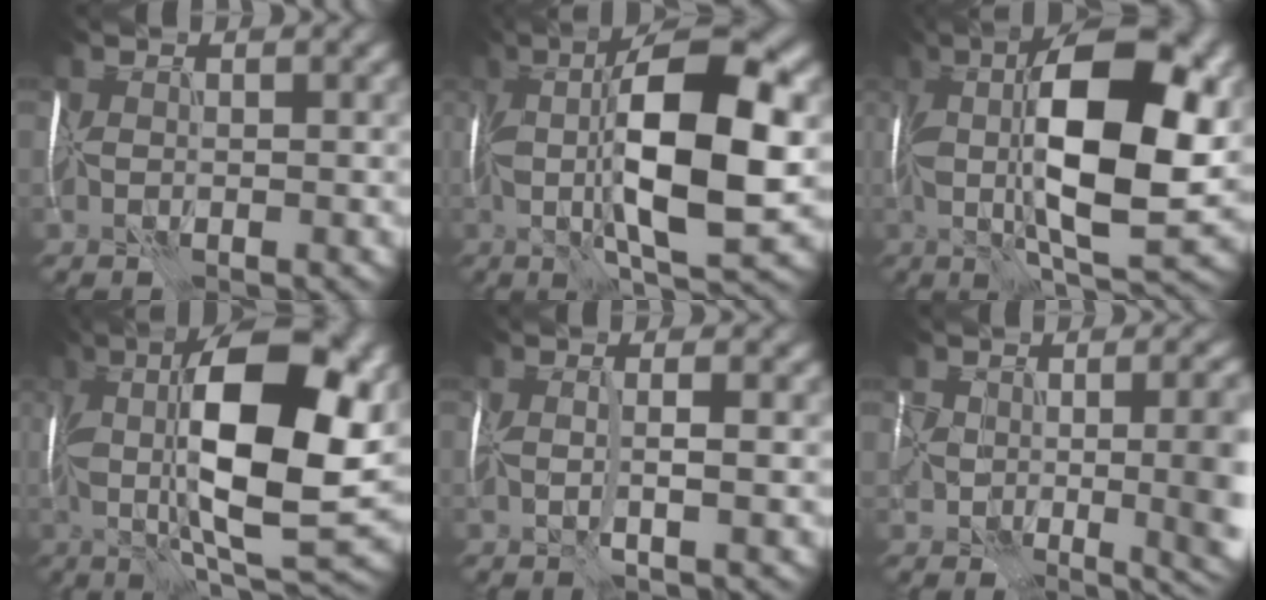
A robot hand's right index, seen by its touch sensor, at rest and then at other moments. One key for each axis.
{"total": 12.1, "fx": 1.3, "fy": 3.4, "fz": 11.5, "tx": -0.204, "ty": -0.001, "tz": 0.021}
{"total": 12.9, "fx": 2.3, "fy": 4.1, "fz": 12.0, "tx": -0.205, "ty": -0.001, "tz": 0.039}
{"total": 14.2, "fx": 2.8, "fy": 4.6, "fz": 13.2, "tx": -0.222, "ty": 0.000, "tz": 0.045}
{"total": 1.3, "fx": 0.6, "fy": -0.4, "fz": 1.0, "tx": -0.017, "ty": 0.002, "tz": 0.004}
{"total": 11.0, "fx": -1.2, "fy": 6.1, "fz": 9.0, "tx": -0.108, "ty": -0.038, "tz": 0.023}